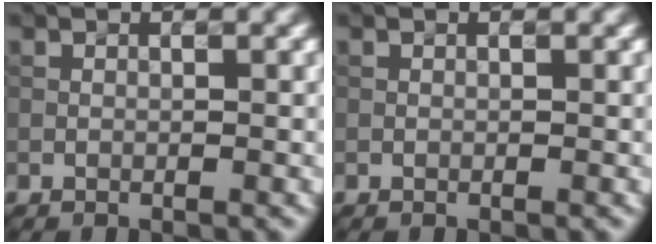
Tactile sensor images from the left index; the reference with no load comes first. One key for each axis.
{"total": 0.0}